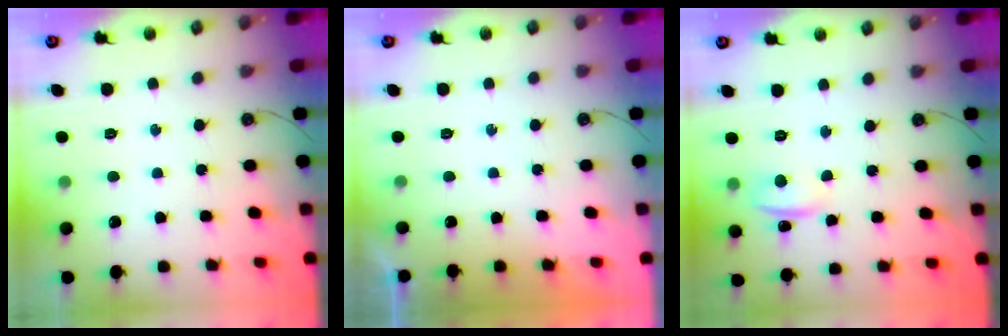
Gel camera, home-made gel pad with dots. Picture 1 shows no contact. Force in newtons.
{"total": 0.0}
{"total": 8.7, "press": 1.6, "slide": 8.5}